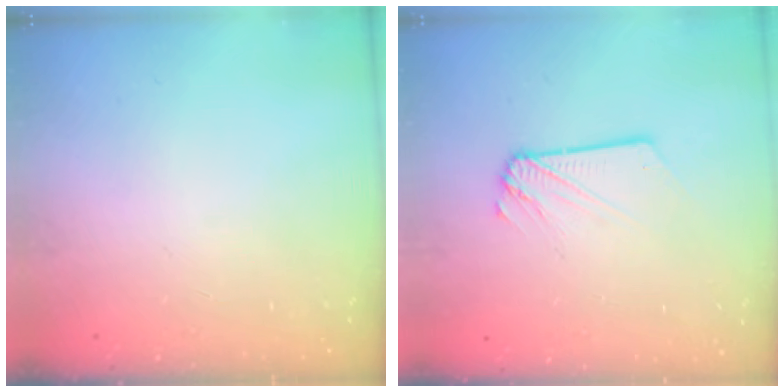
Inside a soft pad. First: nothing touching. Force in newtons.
{"total": 2.5, "press": 2.5, "slide": 0.1}